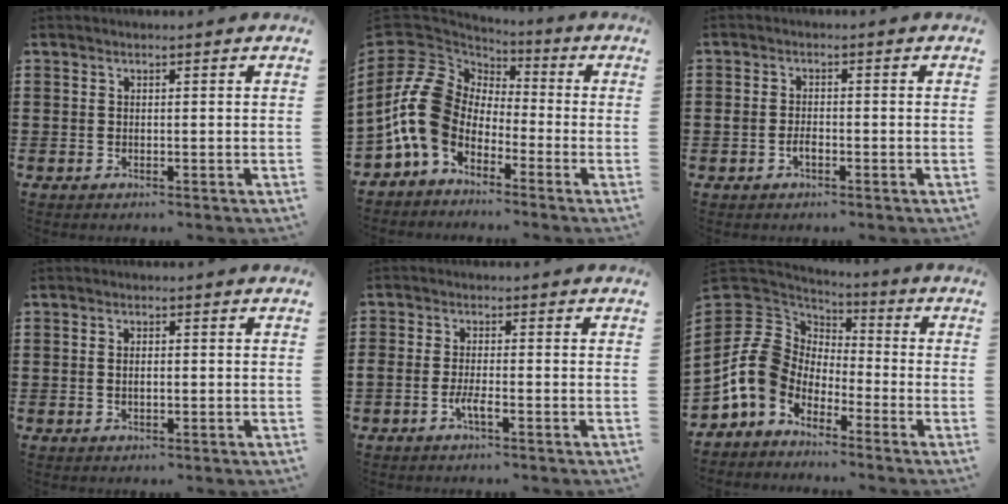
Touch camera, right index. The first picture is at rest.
{"total": 12.1, "force": [-2.7, 9.2, 7.5], "torque": [-0.216, 0.009, -0.059]}
{"total": 1.9, "force": [-0.9, 0.8, 1.4], "torque": [-0.029, -0.001, -0.015]}
{"total": 1.6, "force": [-0.1, 0.5, 1.6], "torque": [-0.030, 0.001, -0.003]}
{"total": 2.8, "force": [-1.5, 0.5, 2.3], "torque": [-0.054, -0.004, -0.031]}
{"total": 9.3, "force": [-2.4, 7.7, 4.6], "torque": [-0.157, -0.004, -0.054]}